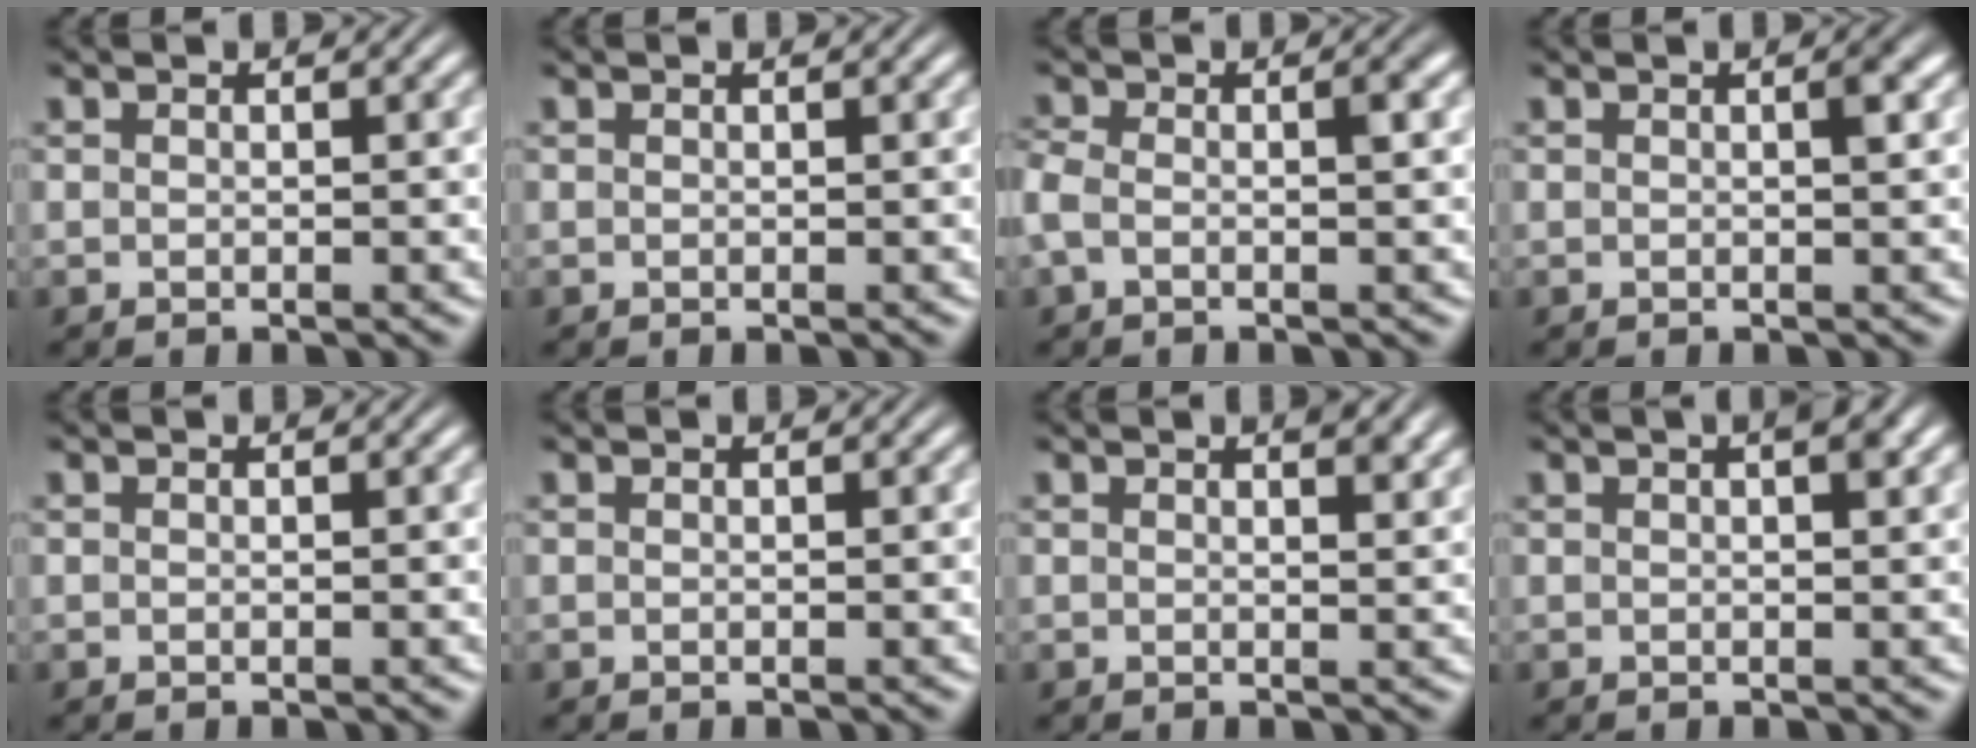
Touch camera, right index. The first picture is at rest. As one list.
[{"total": 0.0}, {"total": 2.9, "force": [-0.5, 1.8, 2.3], "torque": [-0.058, -0.006, -0.012]}, {"total": 1.0, "force": [0.2, 0.0, 0.9], "torque": [-0.009, 0.001, 0.000]}, {"total": 0.0}, {"total": 0.0}, {"total": 1.3, "force": [1.0, -0.1, 0.8], "torque": [-0.004, -0.005, 0.015]}, {"total": 2.0, "force": [0.9, 0.2, 1.8], "torque": [-0.015, 0.009, 0.010]}]